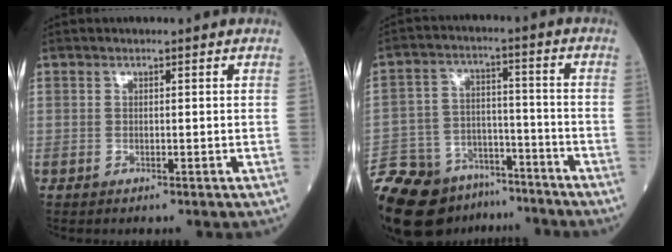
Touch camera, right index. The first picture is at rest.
{"total": 19.1, "force": [-14.8, 9.4, 7.5], "torque": [-0.179, 0.007, -0.237]}